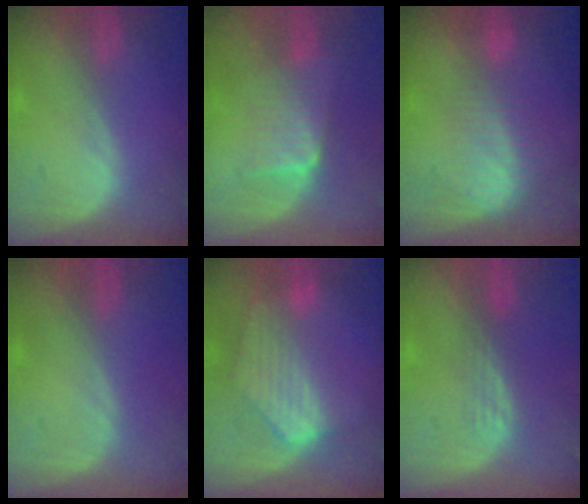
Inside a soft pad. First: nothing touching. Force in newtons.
{"total": 6.1, "press": 5.5, "slide": 2.6}
{"total": 7.3, "press": 6.2, "slide": 3.8}
{"total": 0.0}
{"total": 8.6, "press": 7.7, "slide": 3.8}
{"total": 2.2, "press": 2.2, "slide": 0.2}